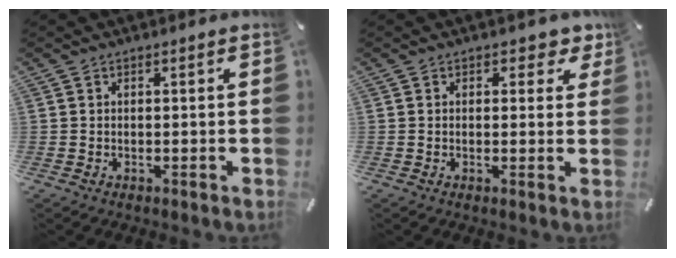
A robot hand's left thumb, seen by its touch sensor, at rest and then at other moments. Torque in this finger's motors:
{"motor_torque": [-0.21, -0.32, 0.05, 0.05, 0.05]}